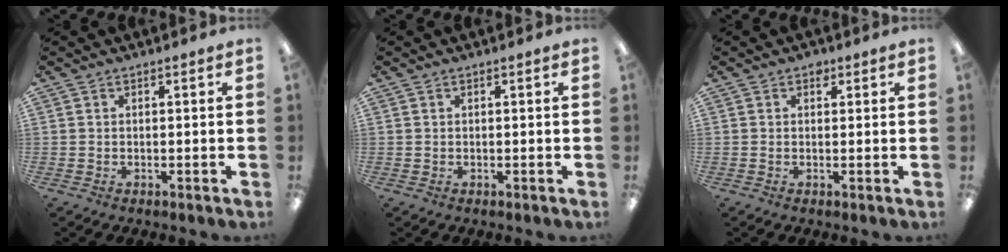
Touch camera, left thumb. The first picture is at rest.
{"total": 0.0}
{"total": 1.6, "force": [0.9, 1.1, 0.7], "torque": [0.001, -0.003, 0.012]}